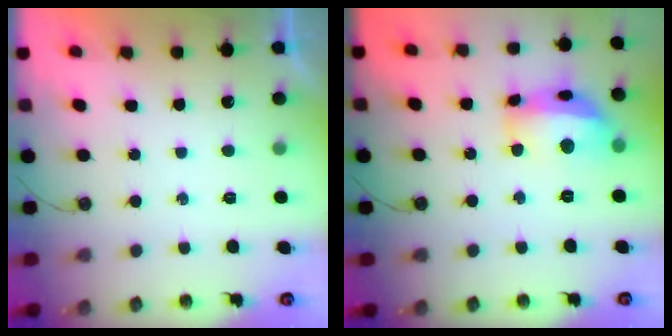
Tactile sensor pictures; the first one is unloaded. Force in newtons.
{"total": 15.6, "press": 15.4, "slide": 1.9}